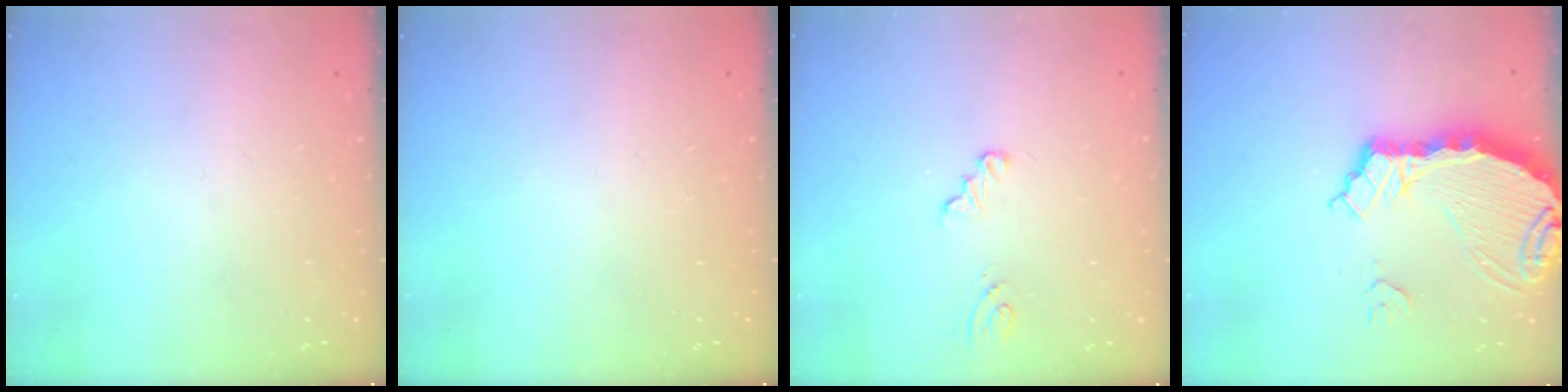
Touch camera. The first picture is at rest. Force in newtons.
{"total": 0.0}
{"total": 2.1, "press": 2.1, "slide": 0.2}
{"total": 9.3, "press": 9.1, "slide": 2.1}